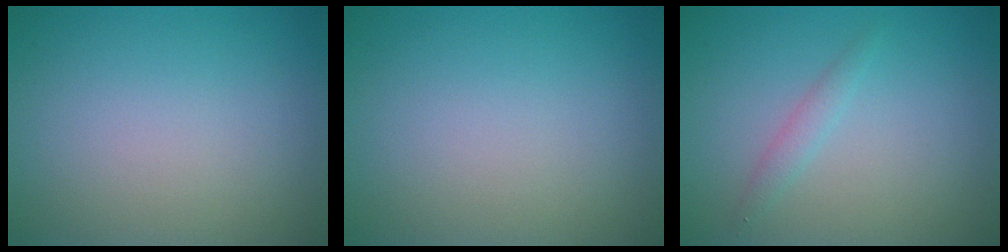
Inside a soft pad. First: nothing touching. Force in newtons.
{"total": 0.0}
{"total": 1.5, "press": 1.5, "slide": 0.1}